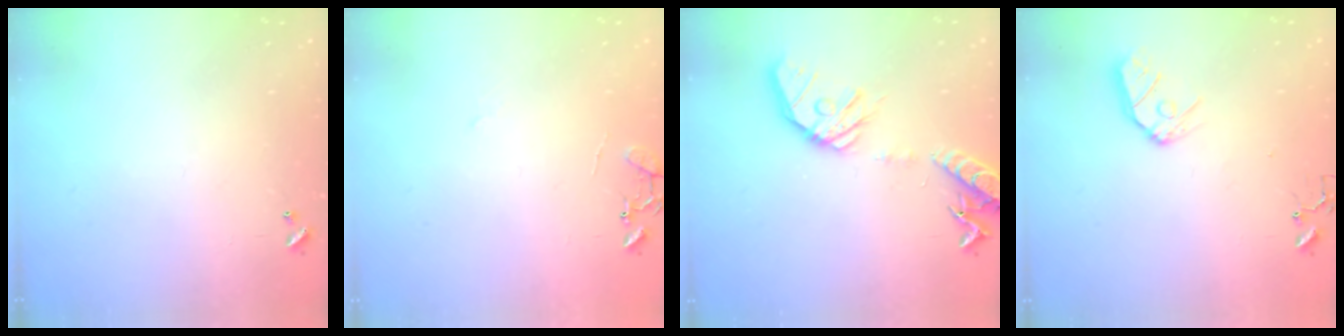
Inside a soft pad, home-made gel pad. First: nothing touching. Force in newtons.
{"total": 8.7, "press": 8.7, "slide": 0.8}
{"total": 17.8, "press": 17.5, "slide": 3.0}
{"total": 9.7, "press": 9.7, "slide": 0.9}